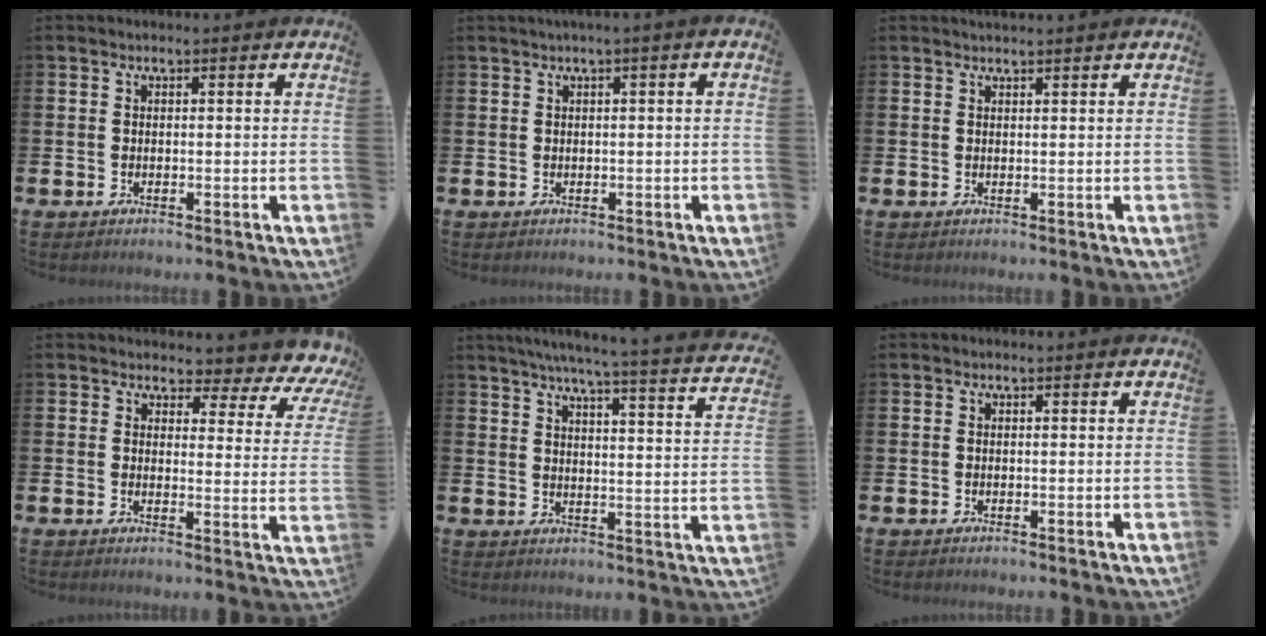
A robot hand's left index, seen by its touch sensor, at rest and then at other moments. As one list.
[{"total": 1.0, "force": [0.3, -0.1, 1.0], "torque": [-0.023, 0.002, 0.005]}, {"total": 1.2, "force": [1.2, -0.1, 0.1], "torque": [-0.002, -0.003, 0.022]}, {"total": 3.6, "force": [3.2, 1.5, 0.9], "torque": [-0.017, -0.039, 0.044]}, {"total": 5.6, "force": [5.2, -0.3, 2.3], "torque": [-0.052, -0.047, 0.081]}, {"total": 0.0}]